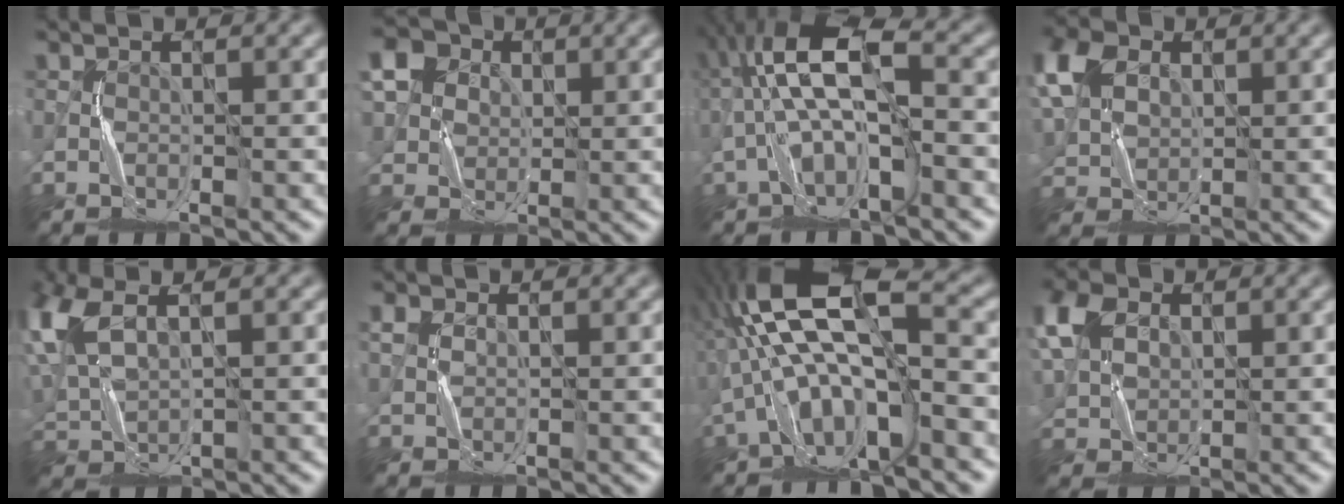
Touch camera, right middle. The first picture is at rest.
{"total": 7.1, "force": [3.0, 5.8, 2.8], "torque": [-0.063, 0.024, 0.045]}
{"total": 7.3, "force": [-0.8, 2.5, 6.9], "torque": [-0.131, 0.028, -0.019]}
{"total": 6.5, "force": [2.8, 4.6, 3.7], "torque": [-0.103, 0.019, 0.054]}
{"total": 6.6, "force": [2.9, 3.5, 4.9], "torque": [-0.149, 0.011, 0.061]}
{"total": 1.2, "force": [0.7, 0.9, 0.4], "torque": [-0.001, 0.003, 0.015]}
{"total": 12.6, "force": [-1.0, 5.1, 11.4], "torque": [-0.218, 0.028, -0.021]}
{"total": 5.8, "force": [2.6, 4.1, 3.2], "torque": [-0.094, 0.017, 0.053]}